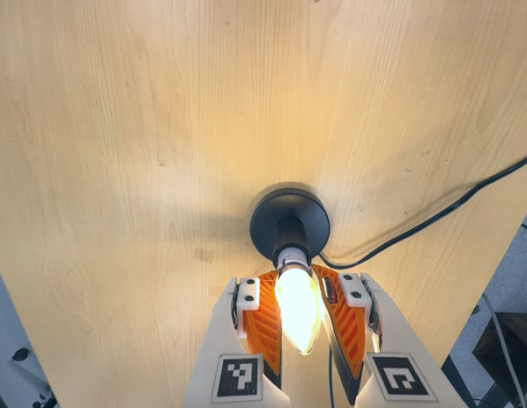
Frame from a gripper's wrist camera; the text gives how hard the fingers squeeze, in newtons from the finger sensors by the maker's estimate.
{"total": 24.3, "left": 20.7, "right": 27.8}